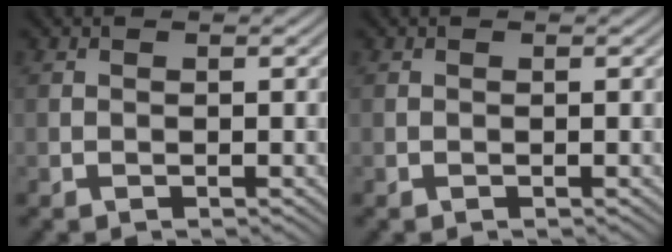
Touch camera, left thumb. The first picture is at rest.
{"total": 0.0}